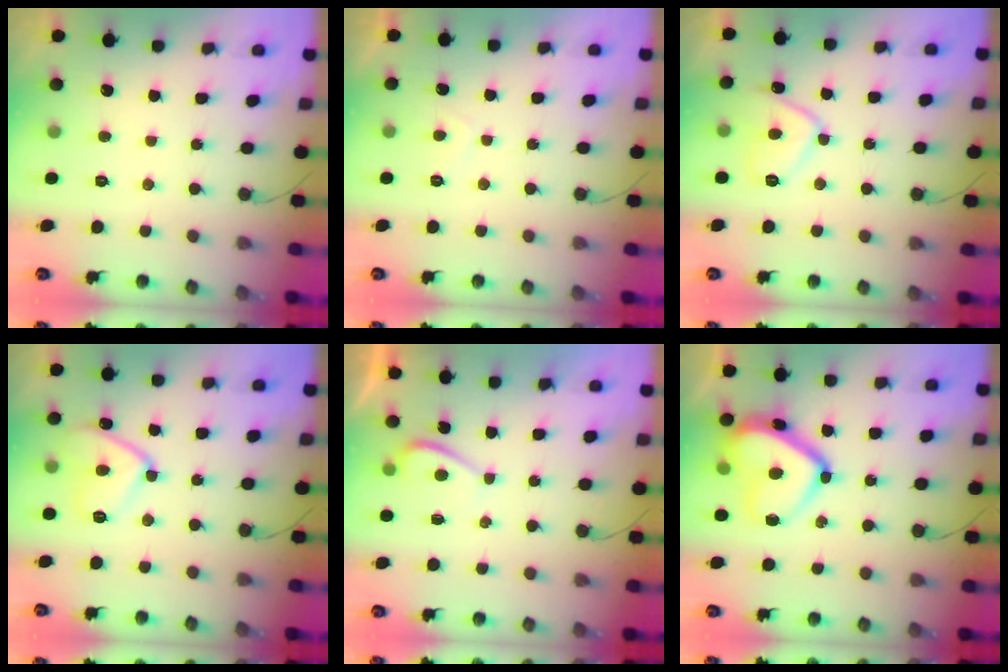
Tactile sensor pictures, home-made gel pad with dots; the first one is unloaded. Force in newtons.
{"total": 1.5, "press": 1.4, "slide": 0.6}
{"total": 9.3, "press": 9.3, "slide": 1.2}
{"total": 11.2, "press": 11.1, "slide": 1.0}
{"total": 0.7, "press": 0.5, "slide": 0.5}
{"total": 15.9, "press": 15.9, "slide": 1.3}